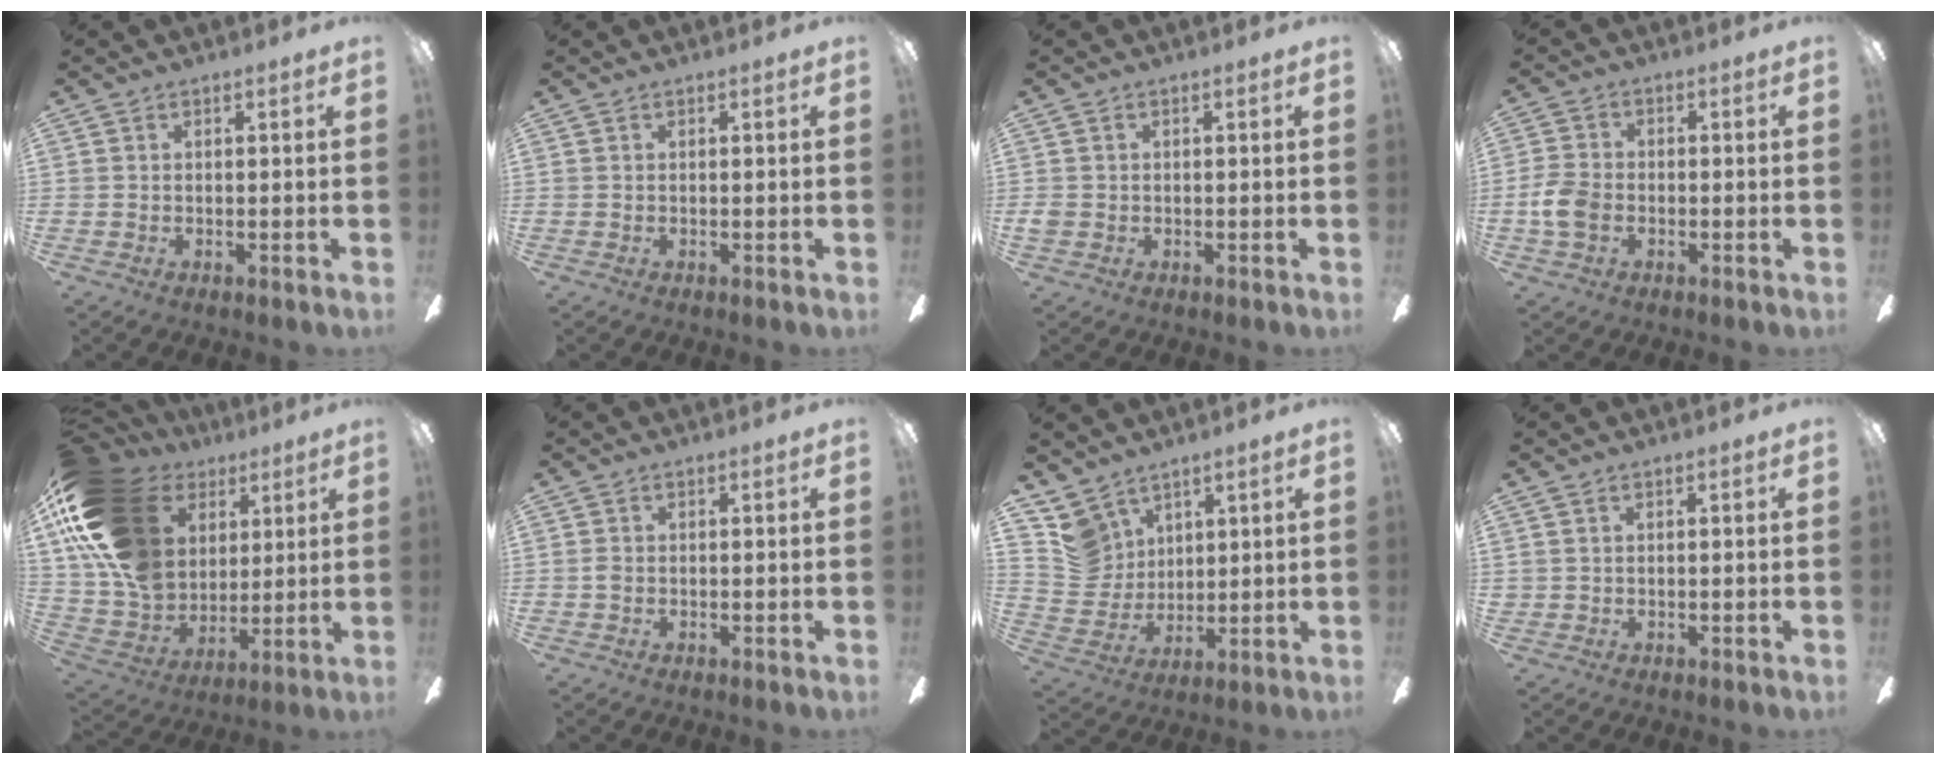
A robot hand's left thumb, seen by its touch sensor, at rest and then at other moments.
{"total": 0.0}
{"total": 1.6, "force": [-0.6, 1.4, 0.7], "torque": [-0.010, 0.002, -0.010]}
{"total": 6.4, "force": [-2.1, 4.5, 4.1], "torque": [-0.092, 0.010, -0.038]}
{"total": 24.3, "force": [8.9, 17.5, 14.2], "torque": [-0.304, -0.024, 0.178]}
{"total": 0.9, "force": [-0.3, 0.6, 0.5], "torque": [-0.011, 0.002, -0.007]}
{"total": 9.9, "force": [6.6, 7.1, 1.9], "torque": [-0.052, -0.034, 0.139]}
{"total": 0.5, "force": [0.0, 0.5, -0.1], "torque": [0.003, 0.003, -0.001]}